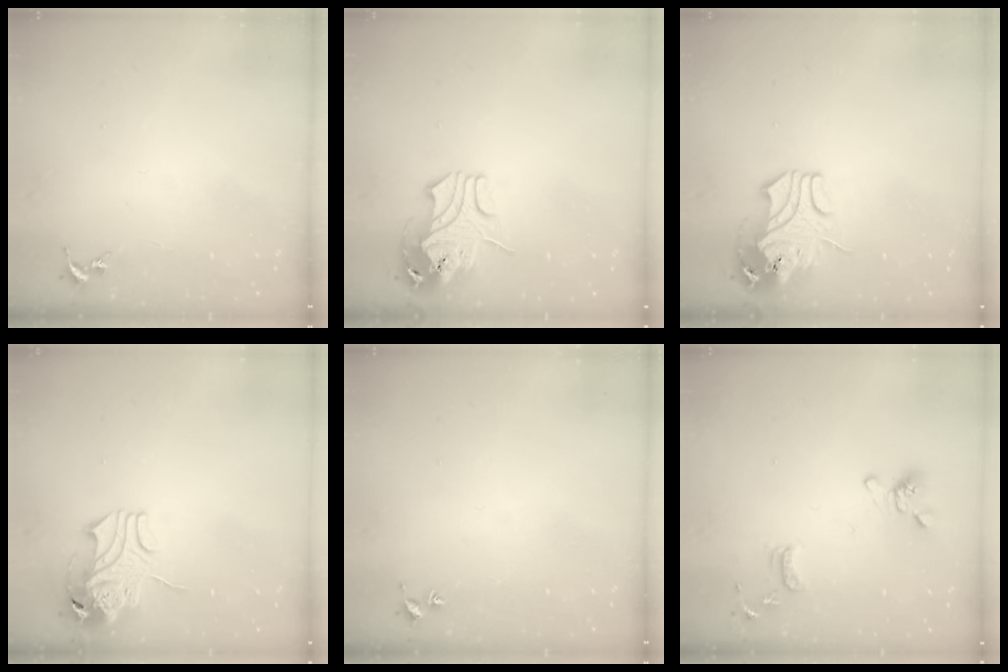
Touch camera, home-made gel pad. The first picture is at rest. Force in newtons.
{"total": 9.9, "press": 9.8, "slide": 1.4}
{"total": 11.0, "press": 10.9, "slide": 1.7}
{"total": 10.6, "press": 10.5, "slide": 1.5}
{"total": 2.0, "press": 2.0, "slide": 0.2}
{"total": 12.0, "press": 11.9, "slide": 1.8}